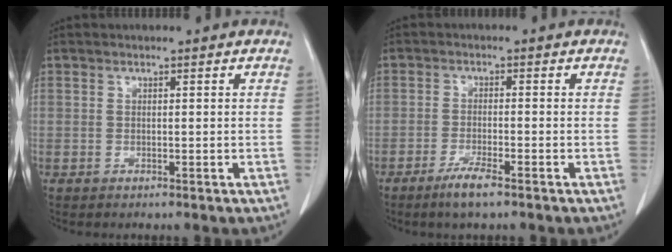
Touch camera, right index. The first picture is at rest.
{"total": 3.9, "force": [-2.7, 0.2, 2.9], "torque": [-0.059, -0.007, -0.051]}